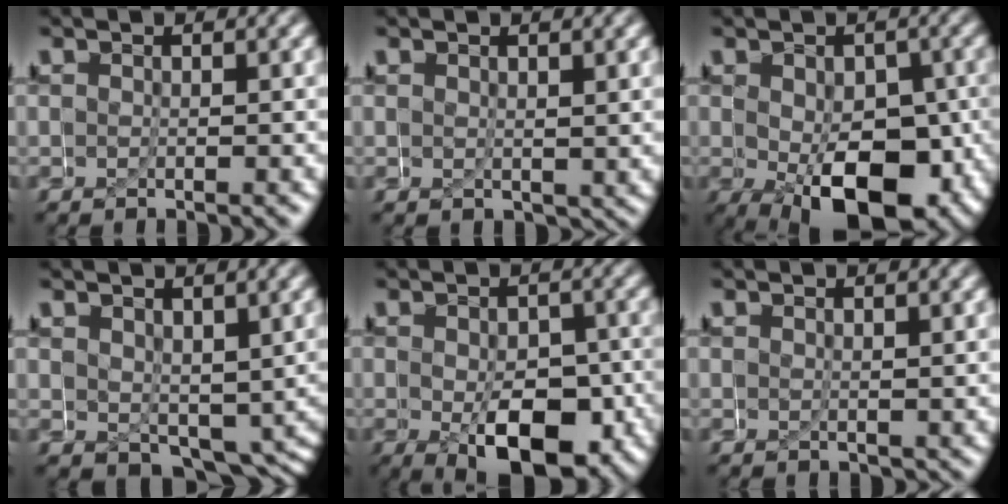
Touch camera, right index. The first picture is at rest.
{"total": 0.9, "force": [0.6, 0.6, 0.3], "torque": [-0.008, -0.004, 0.015]}
{"total": 7.6, "force": [-3.0, 3.4, 6.0], "torque": [-0.085, -0.029, -0.031]}
{"total": 2.8, "force": [-1.5, 1.8, 1.5], "torque": [-0.033, -0.026, -0.011]}
{"total": 6.5, "force": [-3.2, 2.9, 4.8], "torque": [-0.061, -0.027, -0.040]}
{"total": 0.6, "force": [0.5, 0.4, 0.1], "torque": [-0.004, -0.002, 0.012]}